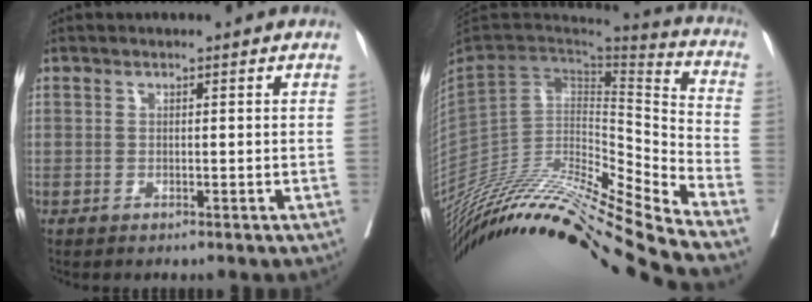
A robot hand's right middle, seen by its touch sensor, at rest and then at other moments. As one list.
[{"total": 30.6, "force": [-26.1, 0.1, 16.1], "torque": [-0.254, -0.039, -0.429]}]